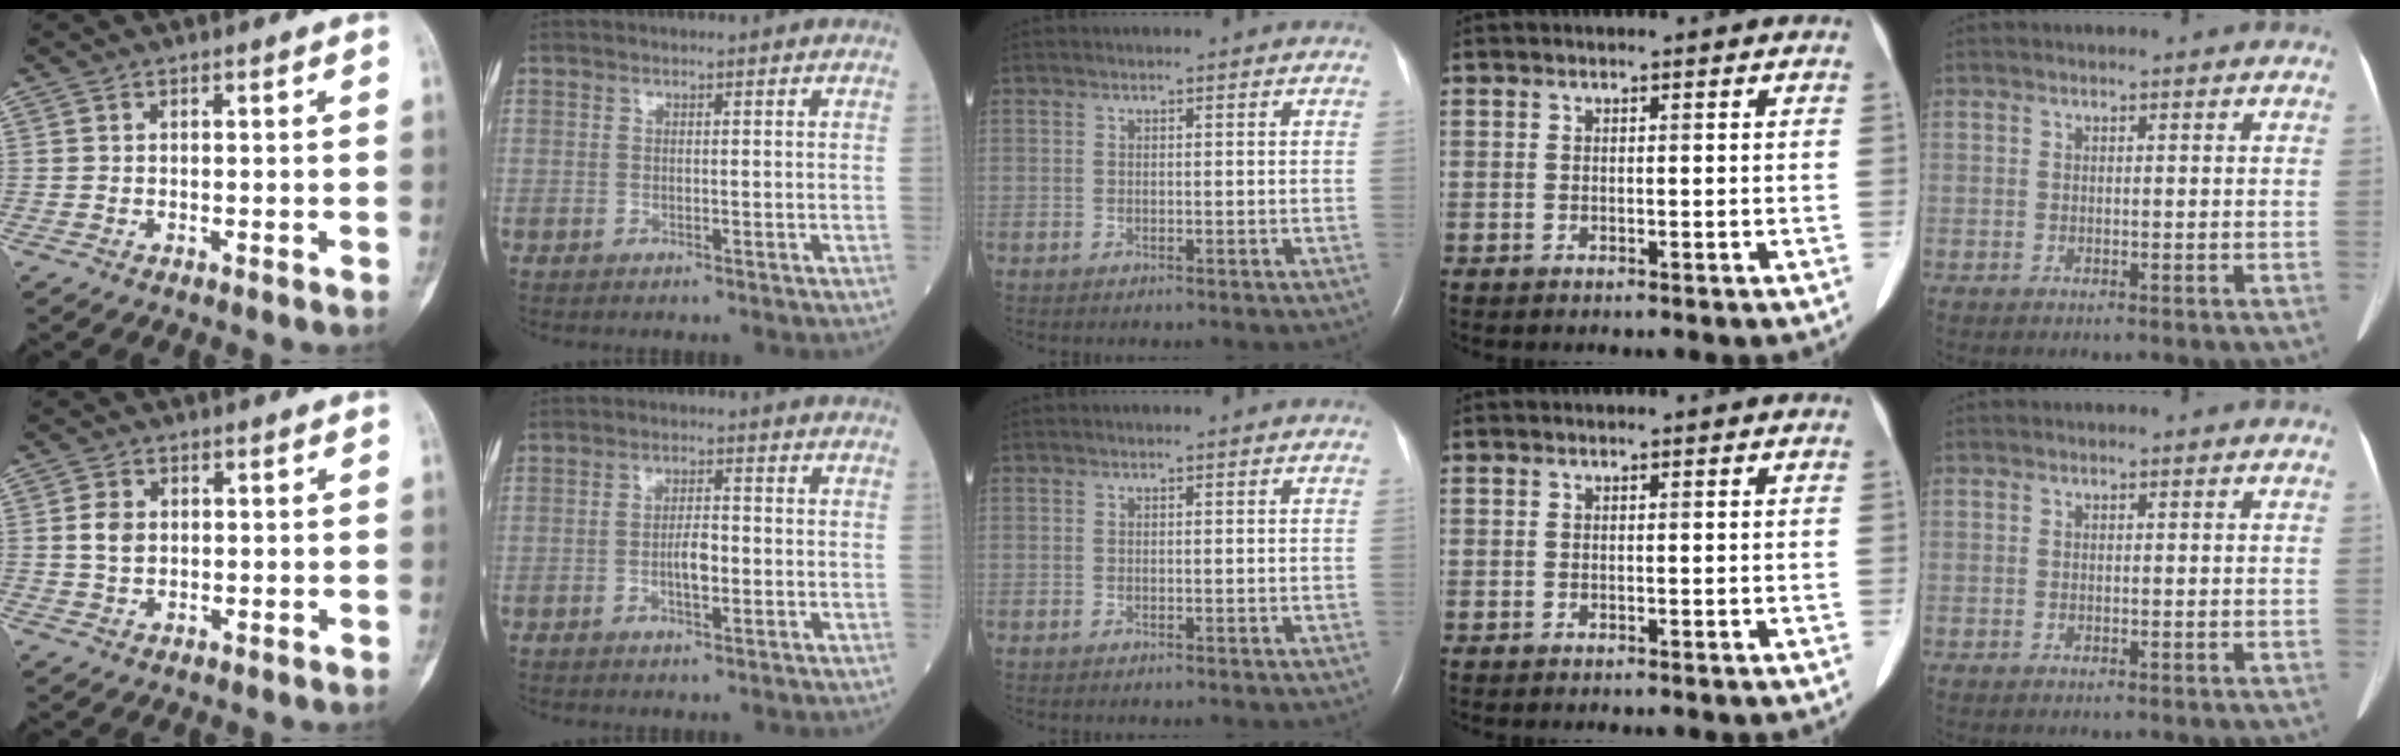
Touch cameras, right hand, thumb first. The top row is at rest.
{"thumb": {"total": 3.7, "force": [0.5, 2.7, 2.5], "torque": [-0.039, -0.001, 0.010]}, "index": {"total": 3.7, "force": [-0.8, 1.1, 3.4], "torque": [-0.062, 0.002, -0.014]}}